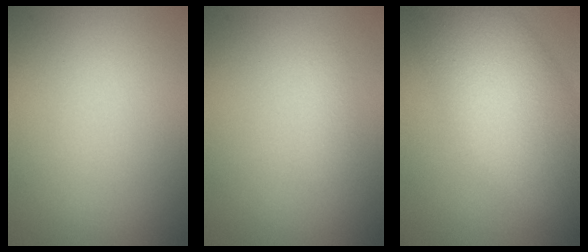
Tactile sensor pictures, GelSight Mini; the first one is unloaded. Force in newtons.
{"total": 0.8, "press": 0.8, "slide": 0.0}
{"total": 9.1, "press": 9.1, "slide": 0.3}